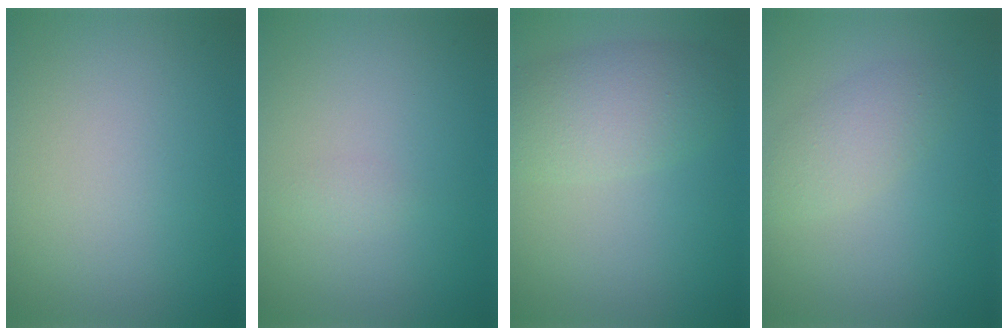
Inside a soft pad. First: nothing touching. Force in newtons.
{"total": 0.6, "press": 0.6, "slide": 0.1}
{"total": 4.5, "press": 4.5, "slide": 0.3}
{"total": 2.4, "press": 2.4, "slide": 0.2}